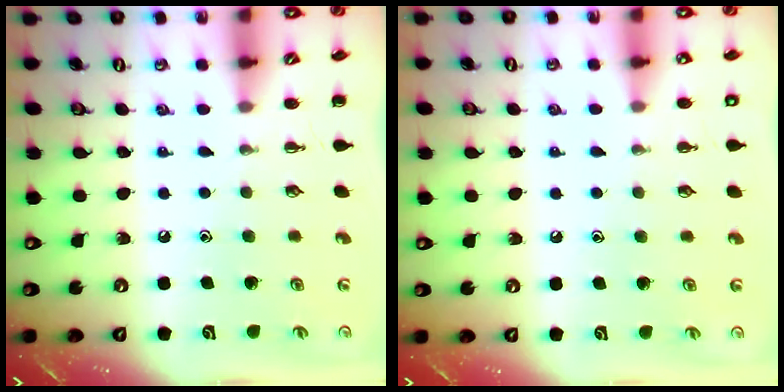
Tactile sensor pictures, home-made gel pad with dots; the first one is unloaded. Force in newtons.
{"total": 1.9, "press": 1.9, "slide": 0.2}